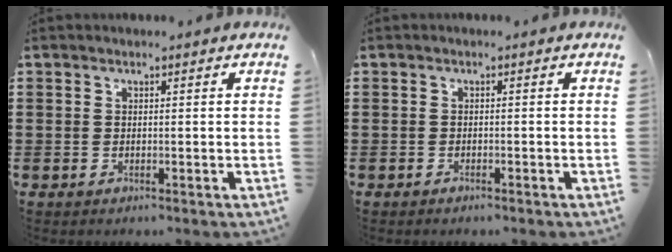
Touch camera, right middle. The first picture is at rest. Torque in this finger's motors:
{"motor_torque": [-0.08, -0.11, 0.07, -0.01]}